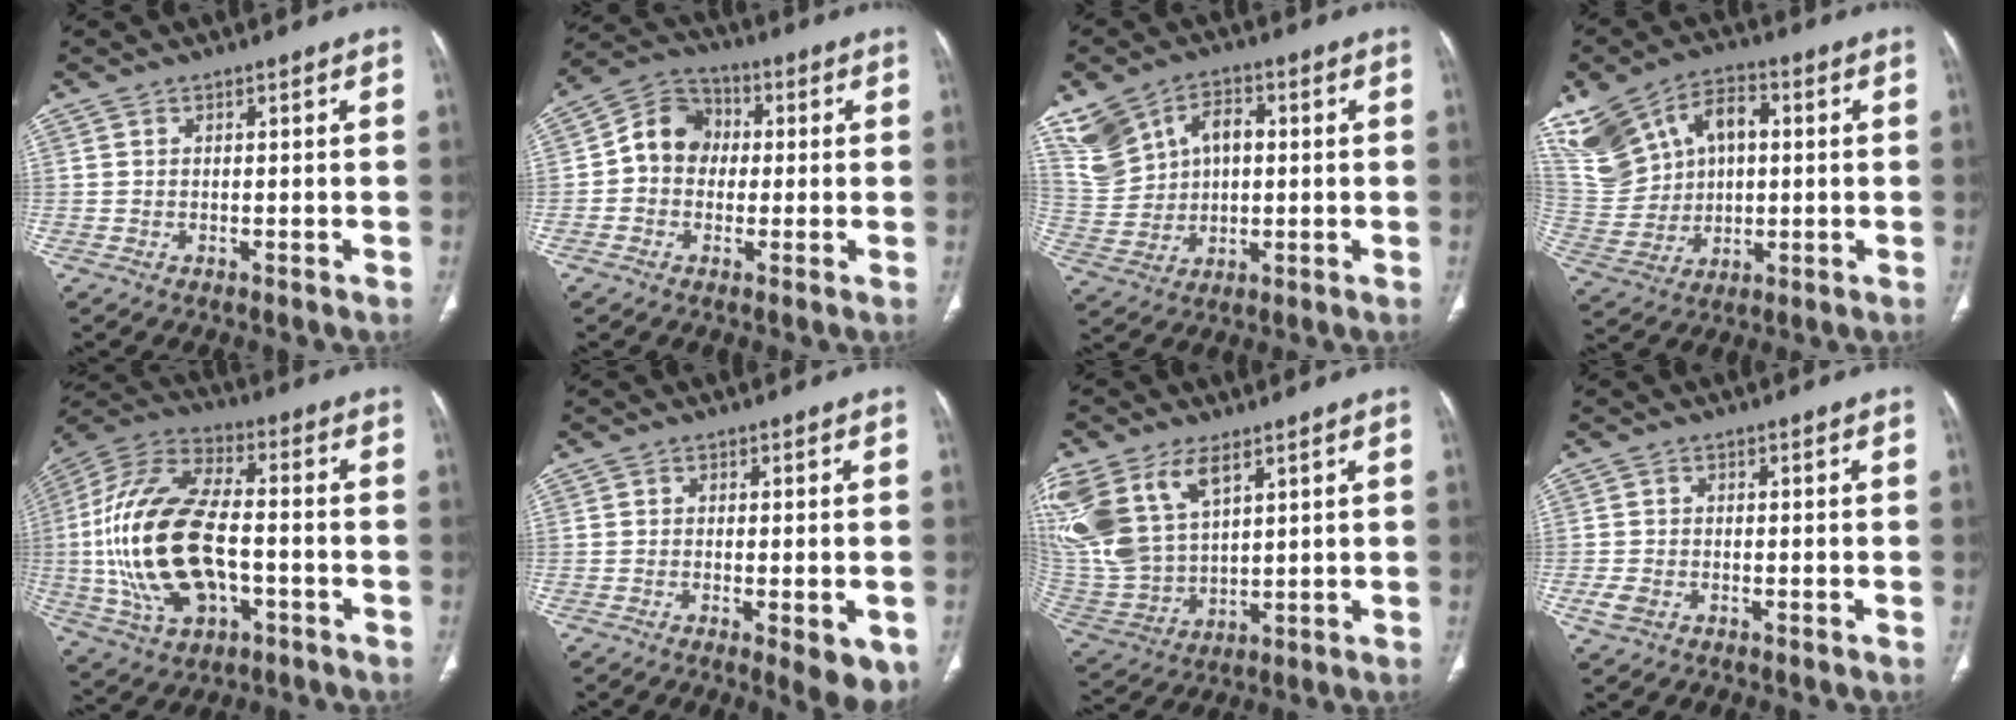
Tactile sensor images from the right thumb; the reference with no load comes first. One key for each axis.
{"total": 9.2, "fx": 0.1, "fy": 7.9, "fz": 4.6, "tx": -0.055, "ty": 0.029, "tz": -0.014}
{"total": 16.0, "fx": 5.0, "fy": 12.1, "fz": 9.2, "tx": -0.188, "ty": 0.022, "tz": 0.110}
{"total": 22.5, "fx": 6.9, "fy": 16.5, "fz": 13.7, "tx": -0.295, "ty": 0.042, "tz": 0.144}
{"total": 23.7, "fx": -3.0, "fy": 12.7, "fz": 19.8, "tx": -0.413, "ty": 0.016, "tz": -0.047}
{"total": 7.6, "fx": -2.9, "fy": 2.5, "fz": 6.6, "tx": -0.081, "ty": -0.007, "tz": -0.036}
{"total": 20.1, "fx": 9.4, "fy": 11.6, "fz": 13.4, "tx": -0.310, "ty": -0.011, "tz": 0.198}
{"total": 2.8, "fx": -1.2, "fy": 1.9, "fz": 1.7, "tx": -0.037, "ty": 0.000, "tz": -0.021}